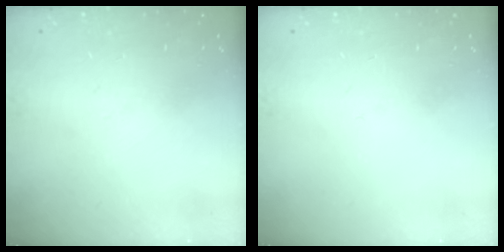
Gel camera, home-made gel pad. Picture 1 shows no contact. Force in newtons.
{"total": 0.0}